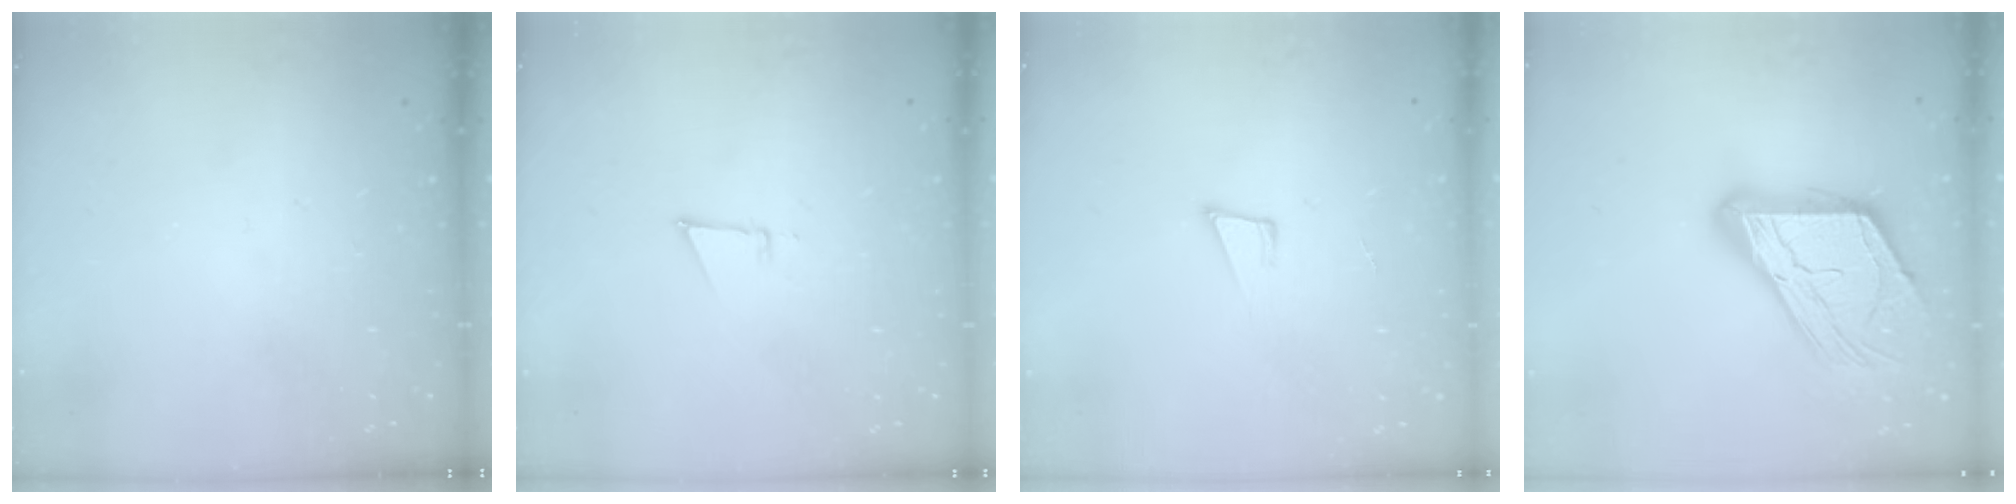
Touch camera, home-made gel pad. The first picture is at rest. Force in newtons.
{"total": 4.3, "press": 4.2, "slide": 0.7}
{"total": 5.7, "press": 4.5, "slide": 3.4}
{"total": 19.1, "press": 19.0, "slide": 1.7}